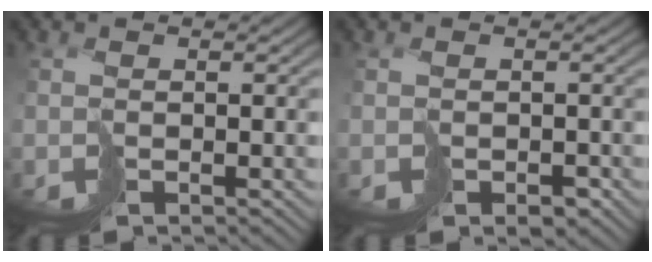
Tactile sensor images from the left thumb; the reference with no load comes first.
{"total": 1.9, "force": [-0.9, 1.4, 1.0], "torque": [-0.007, -0.003, -0.011]}